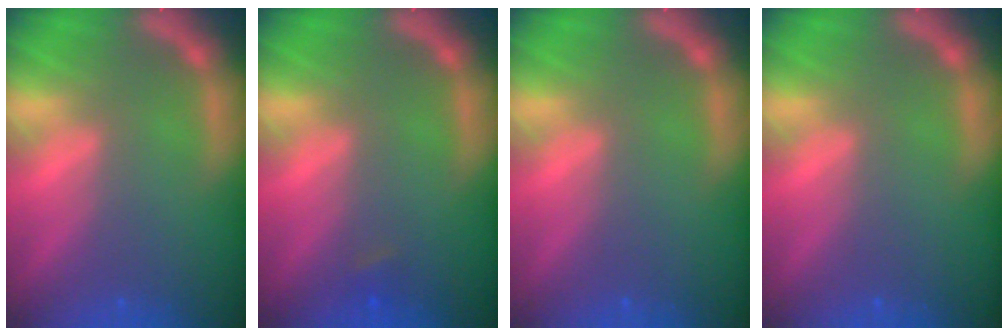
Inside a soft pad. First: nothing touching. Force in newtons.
{"total": 0.9}
{"total": 0.0}
{"total": 0.0}